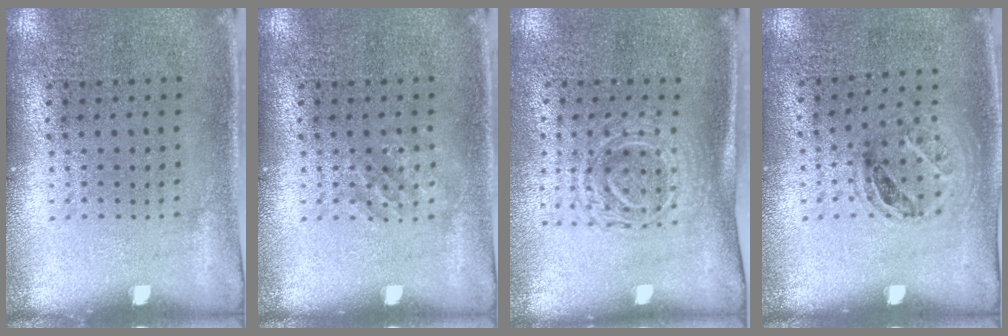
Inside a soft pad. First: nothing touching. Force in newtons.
{"total": 1.0, "press": 1.0, "slide": 0.2}
{"total": 1.7, "press": 1.4, "slide": 1.0}
{"total": 1.0, "press": 0.8, "slide": 0.6}